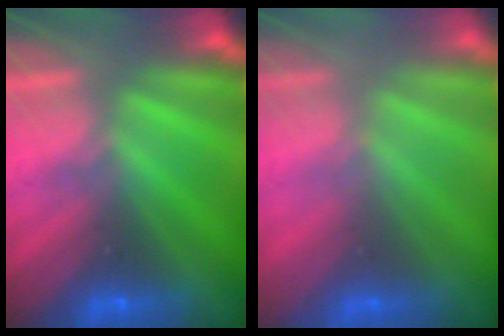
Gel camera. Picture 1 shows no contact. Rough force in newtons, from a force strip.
{"total": 2.5}